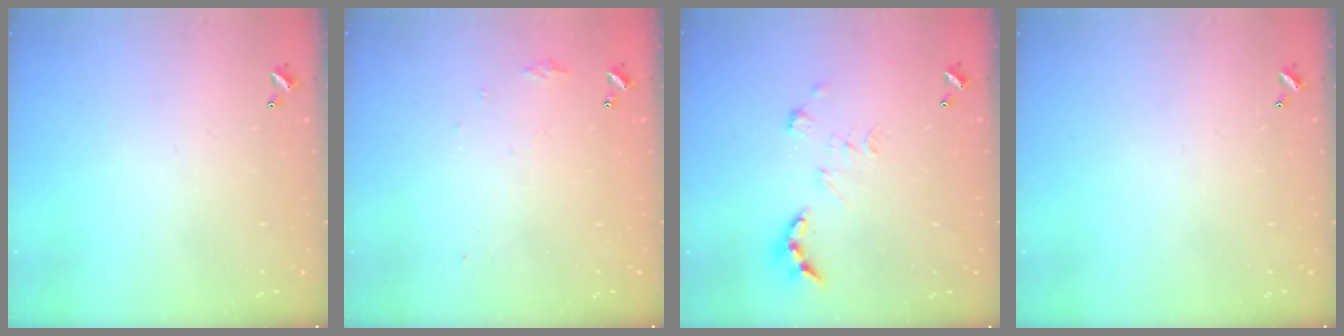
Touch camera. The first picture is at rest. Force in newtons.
{"total": 4.5, "press": 4.5, "slide": 0.5}
{"total": 2.9, "press": 2.7, "slide": 1.3}
{"total": 0.0}